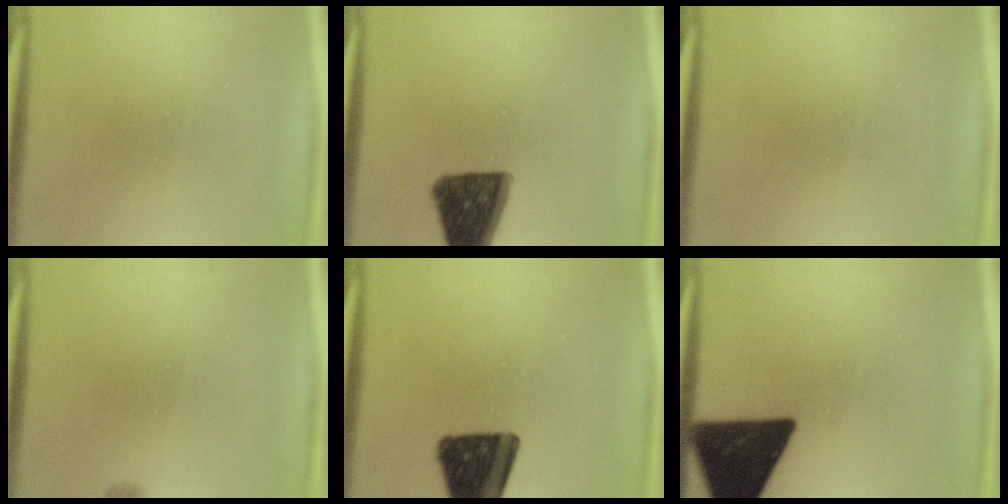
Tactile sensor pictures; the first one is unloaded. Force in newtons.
{"total": 12.0}
{"total": 0.0}
{"total": 1.3}
{"total": 17.2}
{"total": 15.9}